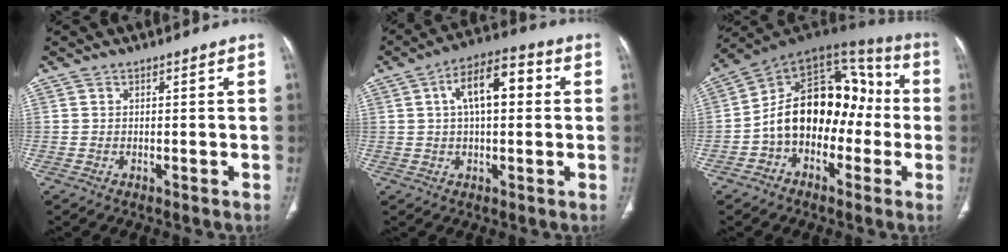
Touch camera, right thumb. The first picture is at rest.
{"total": 9.8, "force": [2.0, 4.7, 8.4], "torque": [-0.131, 0.024, 0.024]}
{"total": 19.3, "force": [-2.6, 13.1, 14.0], "torque": [-0.172, 0.068, -0.049]}